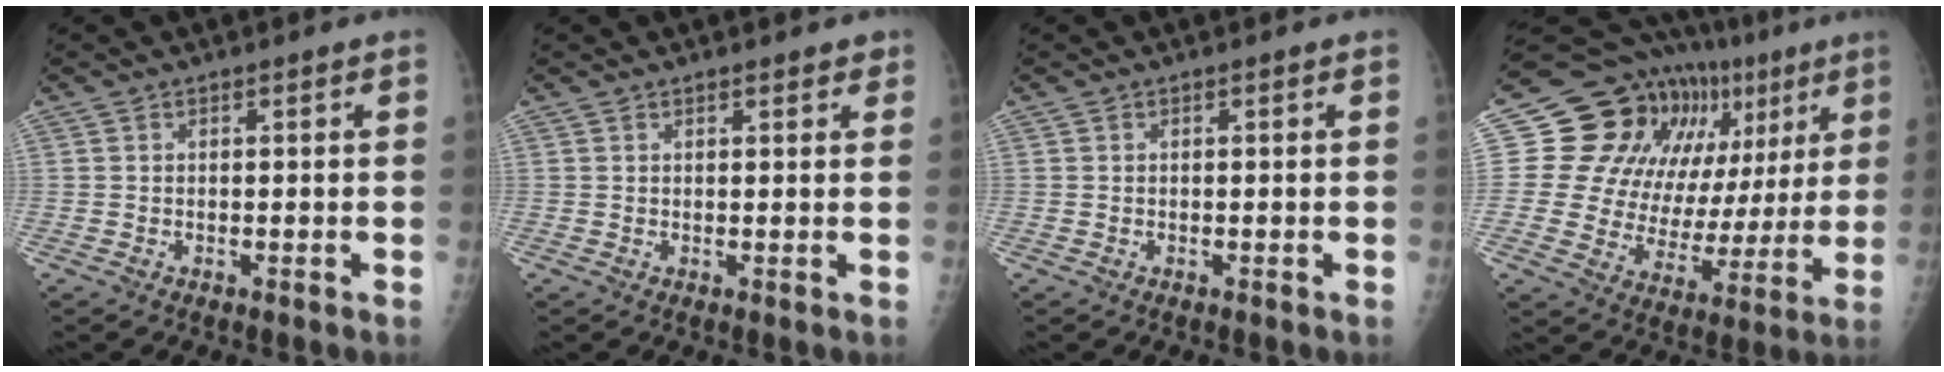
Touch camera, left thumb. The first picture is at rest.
{"total": 2.0, "force": [1.5, 0.8, 1.0], "torque": [0.000, -0.004, 0.015]}
{"total": 0.0}
{"total": 22.2, "force": [8.4, 15.0, 14.1], "torque": [-0.143, 0.012, 0.135]}